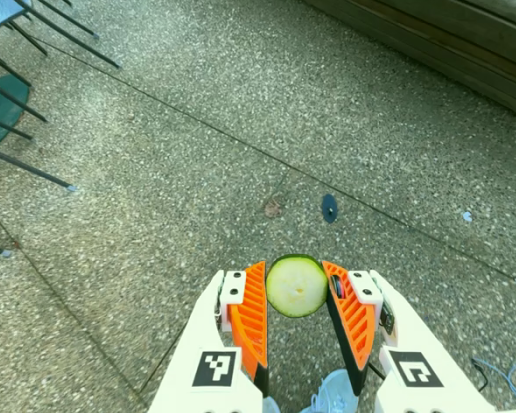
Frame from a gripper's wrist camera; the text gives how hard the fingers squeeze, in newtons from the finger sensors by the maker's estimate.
{"total": 7.1, "left": 6.9, "right": 7.3}